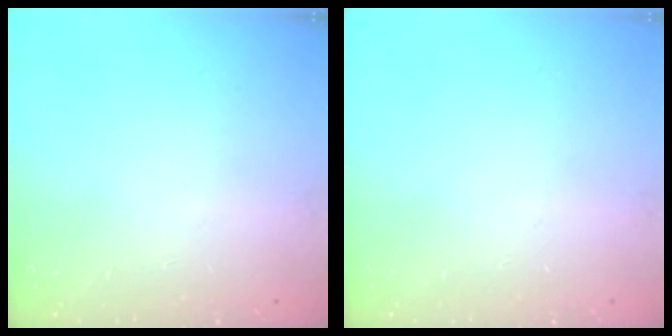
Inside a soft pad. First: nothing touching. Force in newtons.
{"total": 0.0}